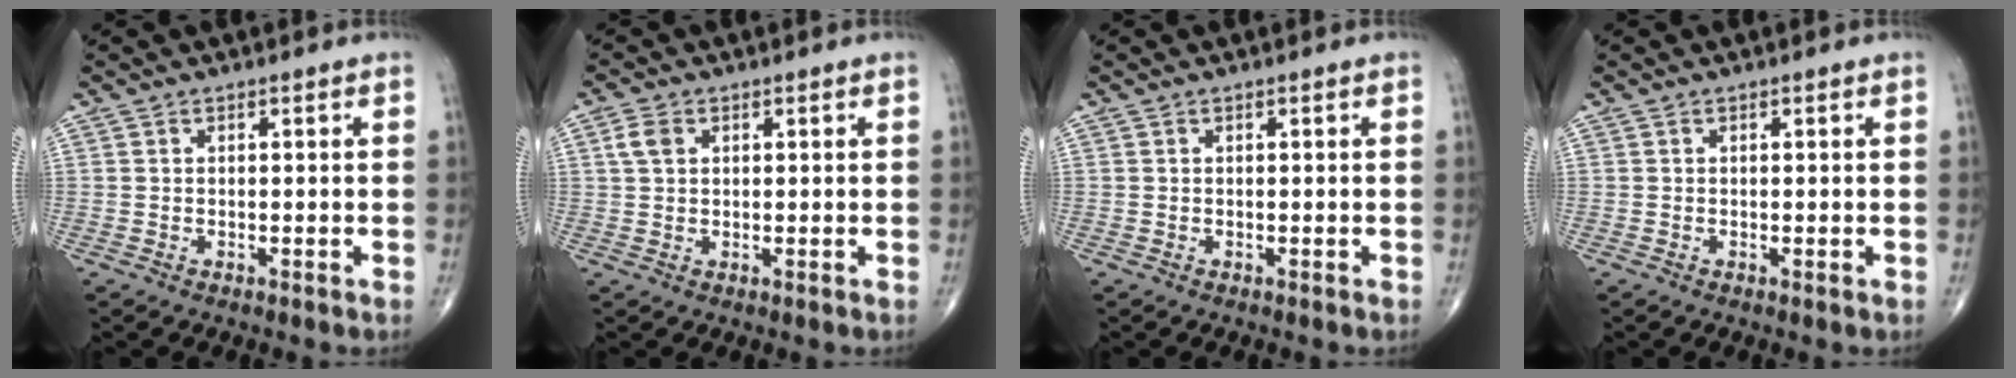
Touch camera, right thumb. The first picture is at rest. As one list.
[{"total": 3.1, "force": [1.0, 2.2, 1.9], "torque": [-0.038, 0.005, 0.020]}, {"total": 0.0}, {"total": 0.0}]